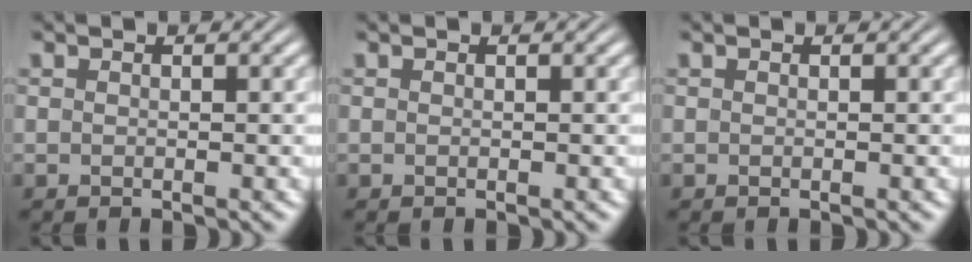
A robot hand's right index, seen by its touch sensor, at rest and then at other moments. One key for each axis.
{"total": 0.0}
{"total": 0.0}